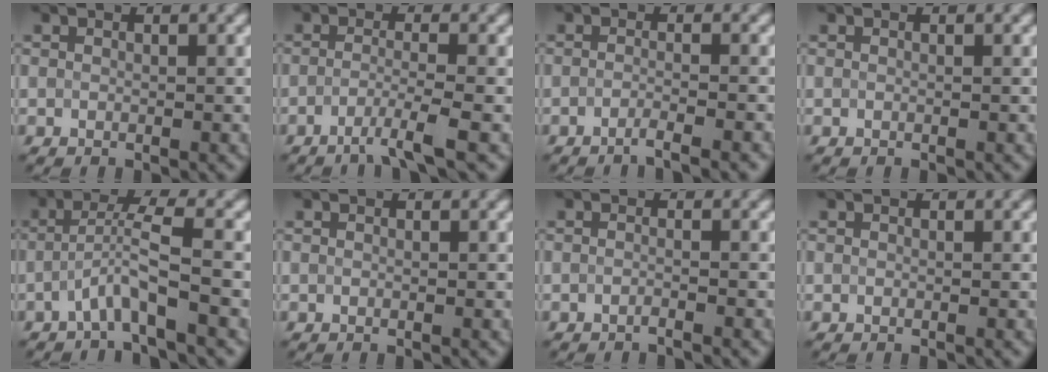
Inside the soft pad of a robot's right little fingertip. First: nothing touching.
{"total": 2.8, "force": [-1.6, 0.0, 2.3], "torque": [-0.035, -0.001, -0.044]}
{"total": 2.5, "force": [-1.4, 0.5, 1.9], "torque": [-0.016, -0.001, -0.038]}
{"total": 0.0}
{"total": 3.5, "force": [-1.5, 0.1, 3.2], "torque": [-0.060, 0.015, -0.036]}
{"total": 0.0}
{"total": 1.0, "force": [-0.7, 0.2, 0.8], "torque": [-0.007, -0.004, -0.017]}
{"total": 0.0}